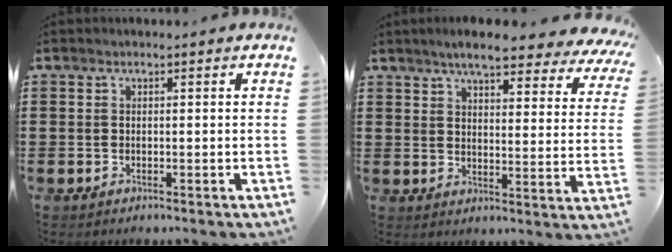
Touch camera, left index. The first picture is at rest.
{"total": 6.8, "force": [5.9, 0.6, 3.3], "torque": [-0.070, -0.030, 0.099]}